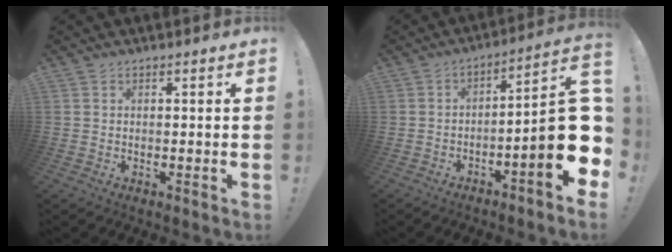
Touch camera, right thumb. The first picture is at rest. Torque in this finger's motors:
{"motor_torque": [2.25, 2.38, 1.50, -1.27, 0.24]}